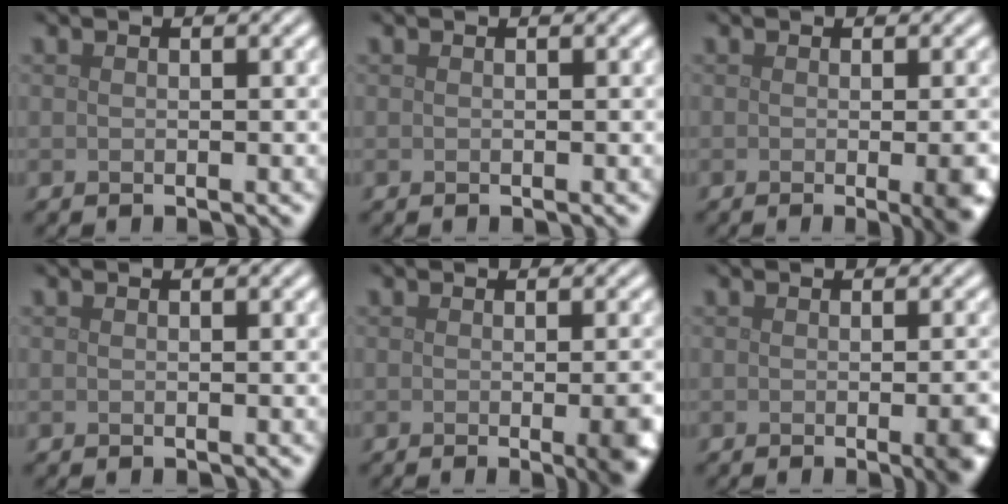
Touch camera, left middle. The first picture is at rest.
{"total": 0.0}
{"total": 5.0, "force": [-1.0, 1.7, 4.6], "torque": [-0.039, -0.008, -0.007]}
{"total": 0.0}
{"total": 5.2, "force": [-1.1, 1.9, 4.7], "torque": [-0.040, -0.008, -0.007]}
{"total": 3.9, "force": [-1.0, 1.3, 3.6], "torque": [-0.036, -0.006, -0.008]}